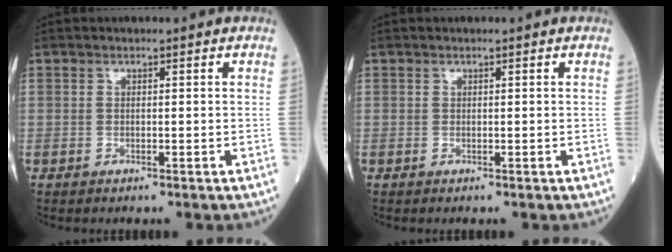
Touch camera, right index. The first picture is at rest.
{"total": 0.0}